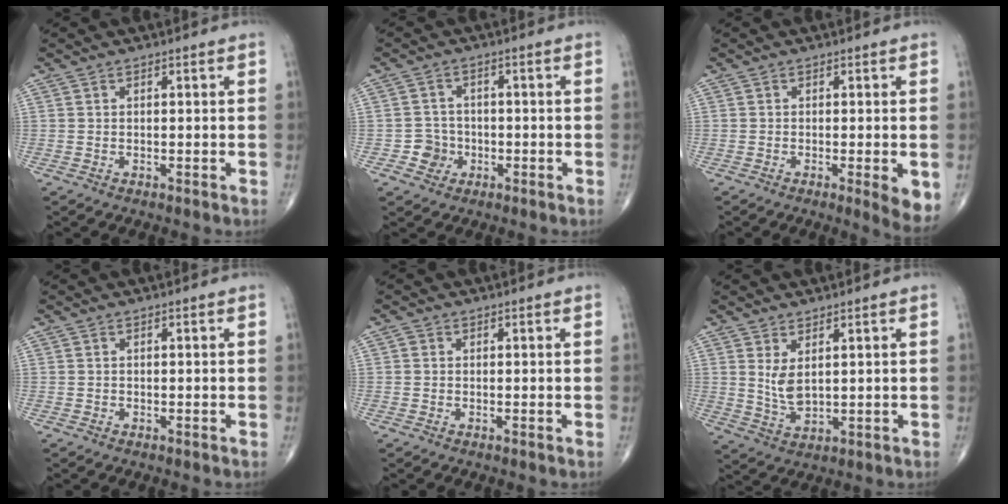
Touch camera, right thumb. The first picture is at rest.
{"total": 3.9, "force": [-1.4, 3.6, 0.5], "torque": [0.018, 0.013, -0.027]}
{"total": 5.7, "force": [-1.5, 1.1, 5.3], "torque": [-0.072, -0.014, -0.022]}
{"total": 0.0}
{"total": 0.7, "force": [-0.1, 0.6, 0.2], "torque": [0.002, 0.003, -0.004]}
{"total": 4.6, "force": [1.5, 2.1, 3.8], "torque": [-0.070, -0.018, 0.040]}